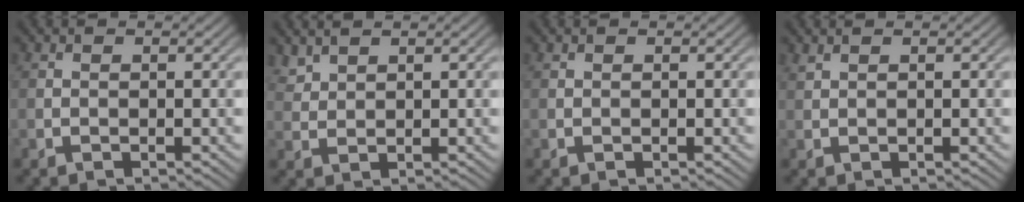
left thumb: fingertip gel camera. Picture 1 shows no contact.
{"total": 2.0, "force": [1.8, 0.7, 0.7], "torque": [-0.021, 0.004, 0.046]}
{"total": 0.0}
{"total": 0.7, "force": [0.6, 0.1, 0.3], "torque": [-0.010, 0.005, 0.014]}